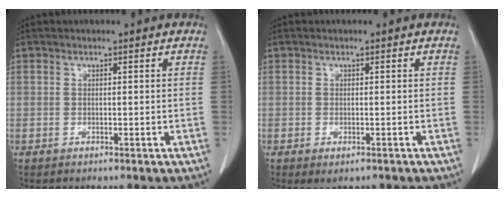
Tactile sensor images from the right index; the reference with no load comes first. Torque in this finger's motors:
{"motor_torque": [0.24, -0.19, 0.08, 0.03]}